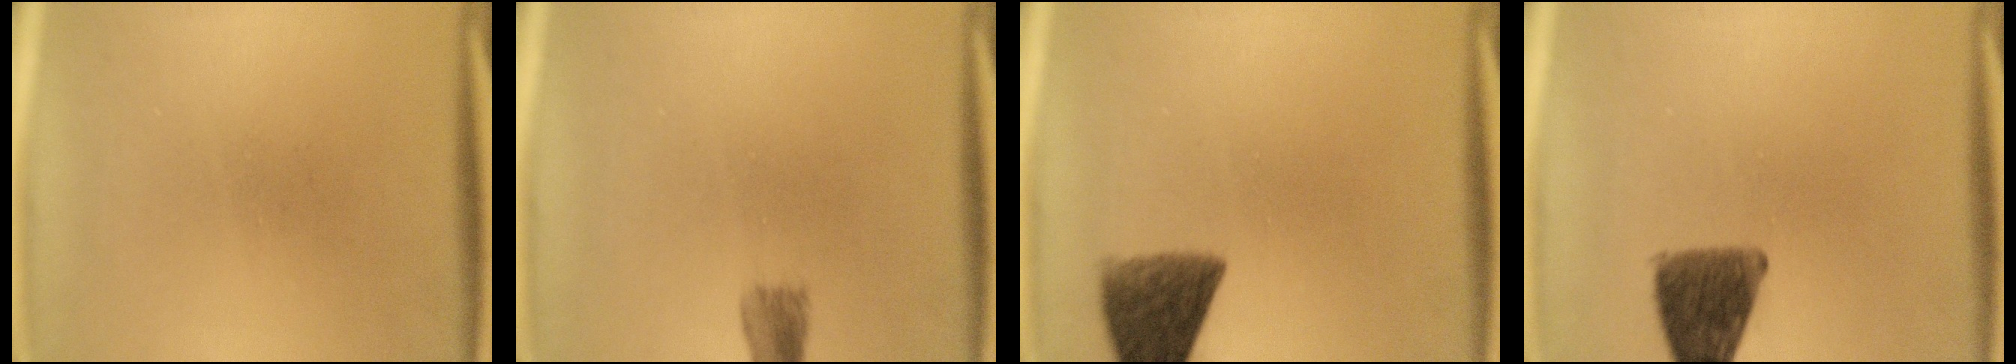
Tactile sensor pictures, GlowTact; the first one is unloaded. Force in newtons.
{"total": 2.5}
{"total": 8.9}
{"total": 9.2}